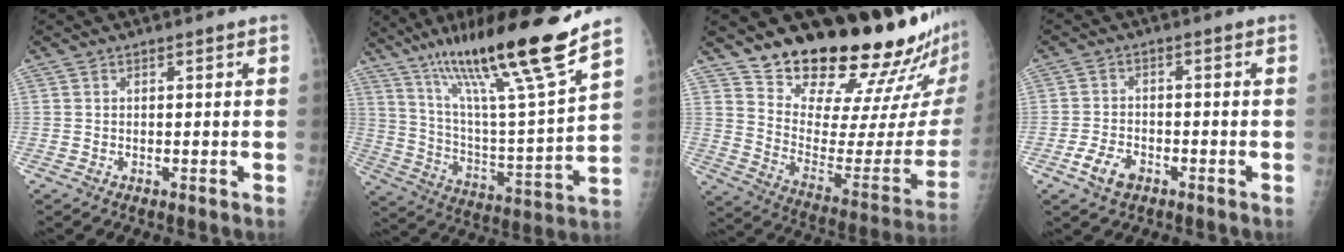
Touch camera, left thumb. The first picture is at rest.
{"total": 23.8, "force": [16.5, 1.3, 17.1], "torque": [-0.267, -0.065, 0.288]}
{"total": 25.3, "force": [21.6, 5.1, 12.1], "torque": [-0.144, -0.181, 0.310]}
{"total": 4.8, "force": [-2.6, 2.9, 2.8], "torque": [-0.050, 0.011, -0.046]}